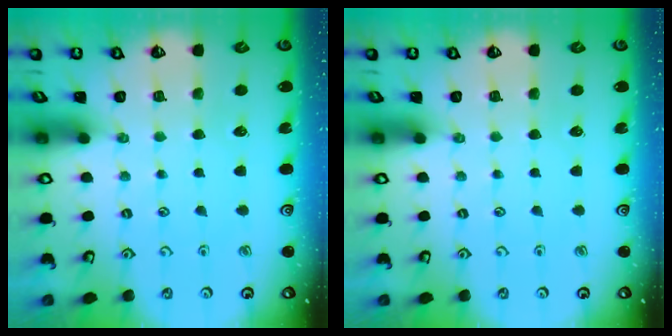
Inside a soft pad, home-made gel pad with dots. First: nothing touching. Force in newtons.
{"total": 0.0}